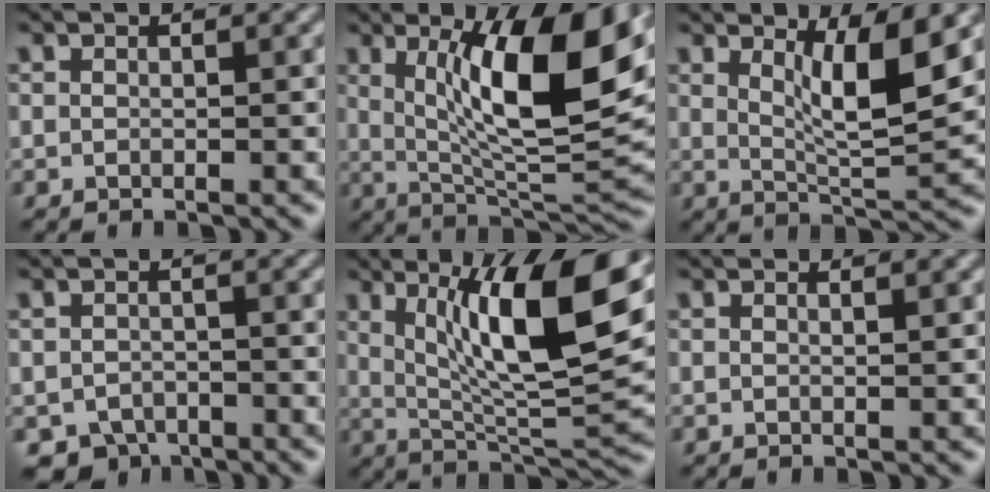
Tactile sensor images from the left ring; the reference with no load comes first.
{"total": 12.4, "force": [3.7, 3.3, 11.3], "torque": [-0.176, -0.006, 0.065]}
{"total": 5.5, "force": [2.3, 1.2, 4.9], "torque": [-0.078, -0.011, 0.042]}
{"total": 2.9, "force": [-2.2, 1.8, 0.6], "torque": [0.000, -0.007, -0.042]}
{"total": 12.4, "force": [4.4, 2.9, 11.2], "torque": [-0.173, -0.005, 0.079]}
{"total": 0.7, "force": [0.6, 0.2, 0.4], "torque": [-0.003, -0.001, 0.005]}